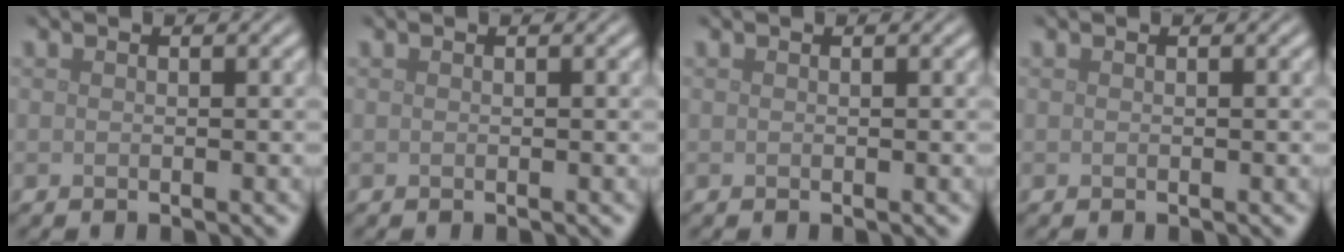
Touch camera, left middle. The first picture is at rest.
{"total": 0.0}
{"total": 0.0}
{"total": 0.0}